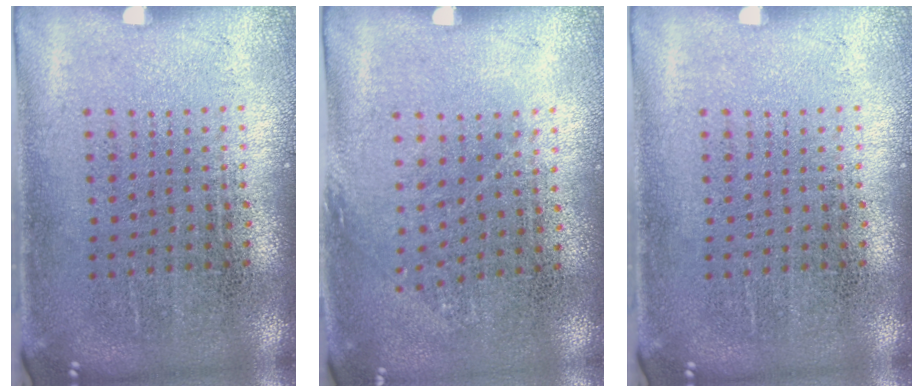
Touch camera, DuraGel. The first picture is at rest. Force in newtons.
{"total": 0.7, "press": 0.5, "slide": 0.4}
{"total": 0.0}